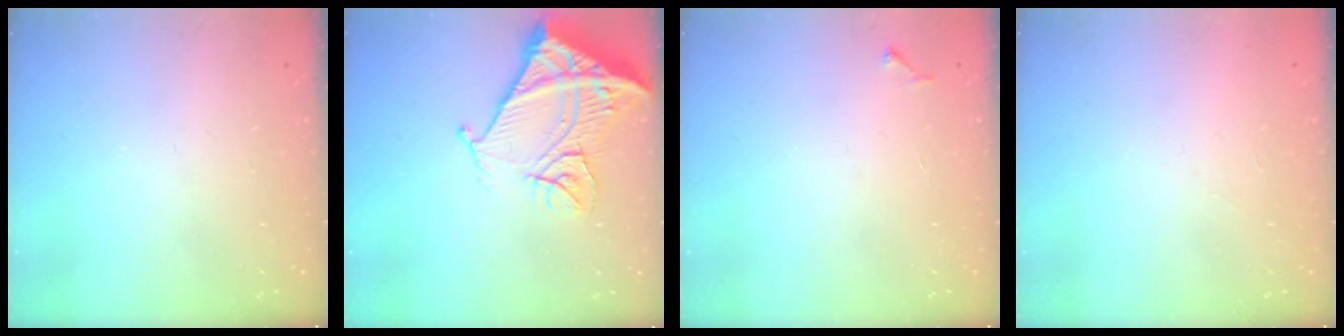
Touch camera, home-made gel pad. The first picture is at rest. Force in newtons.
{"total": 17.6, "press": 17.4, "slide": 2.1}
{"total": 4.2, "press": 4.1, "slide": 0.4}
{"total": 4.9, "press": 4.8, "slide": 0.5}